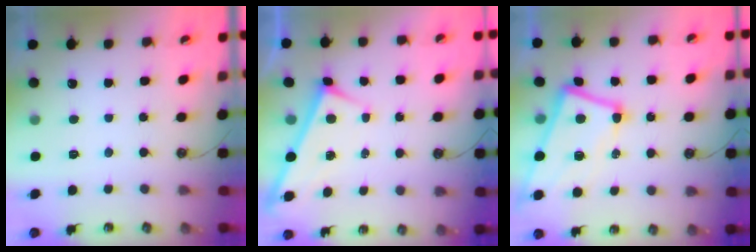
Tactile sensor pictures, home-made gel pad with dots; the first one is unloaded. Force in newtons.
{"total": 2.9, "press": 2.9, "slide": 0.3}
{"total": 5.5, "press": 5.2, "slide": 1.5}